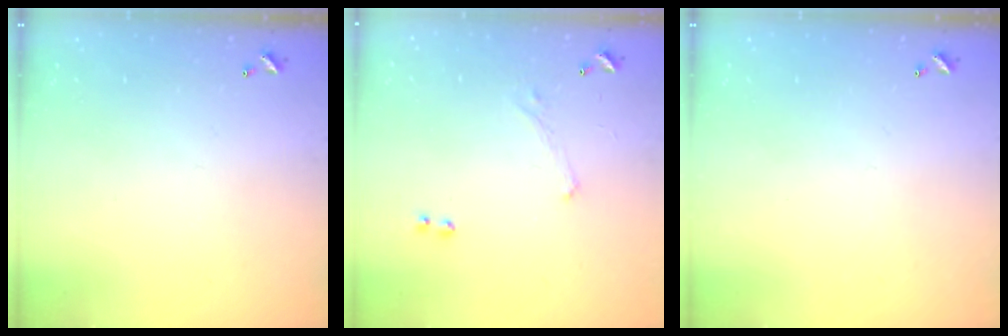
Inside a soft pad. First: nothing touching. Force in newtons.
{"total": 1.6, "press": 1.5, "slide": 0.6}
{"total": 0.0}